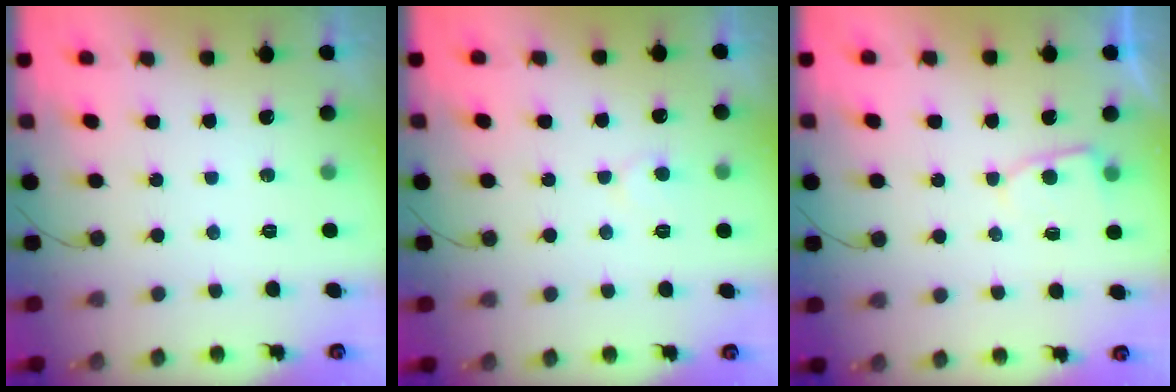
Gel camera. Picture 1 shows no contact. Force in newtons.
{"total": 4.7, "press": 4.7, "slide": 0.4}
{"total": 3.6, "press": 3.6, "slide": 0.4}